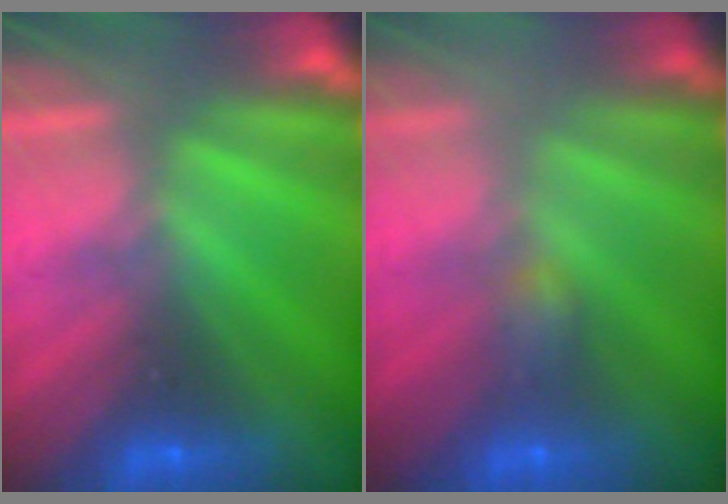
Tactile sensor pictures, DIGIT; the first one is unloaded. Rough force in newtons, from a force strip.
{"total": 2.2}